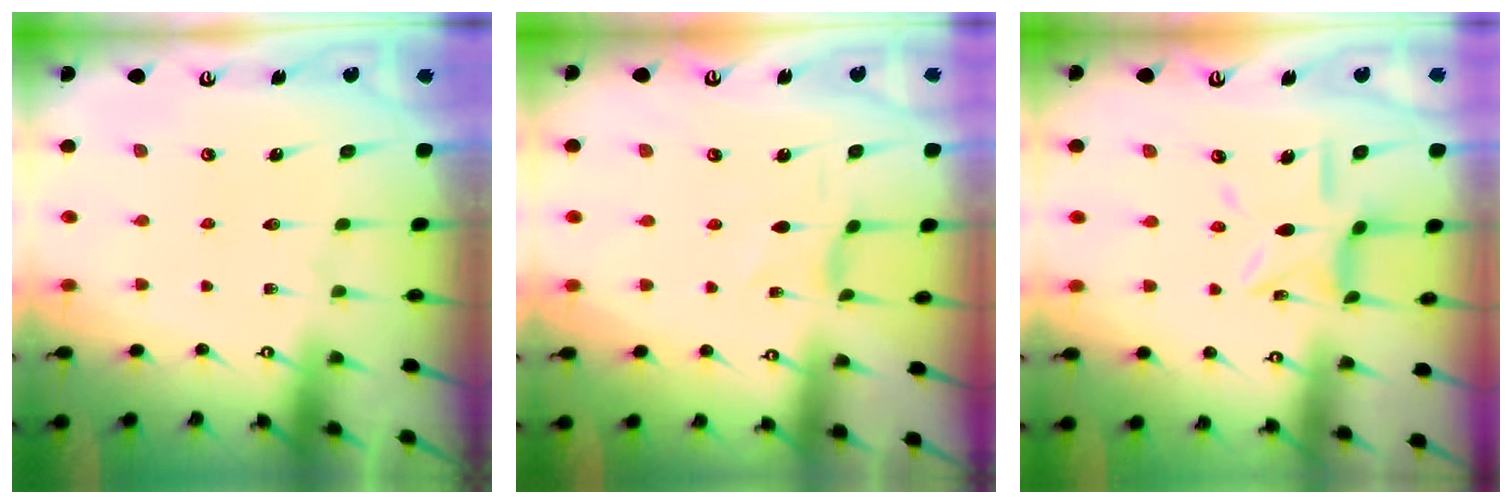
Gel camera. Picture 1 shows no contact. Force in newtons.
{"total": 2.2, "press": 2.2, "slide": 0.2}
{"total": 9.8, "press": 9.8, "slide": 0.8}